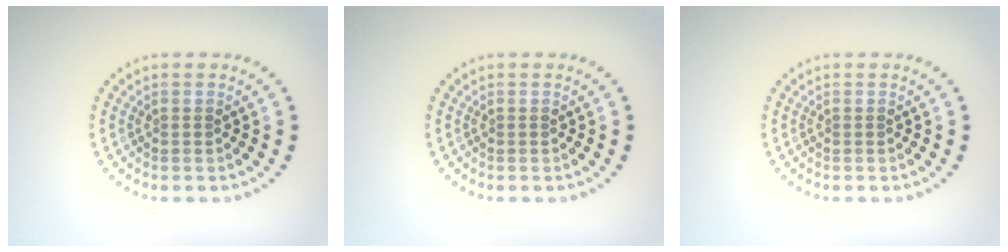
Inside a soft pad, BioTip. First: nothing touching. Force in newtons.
{"total": 0.0}
{"total": 0.0}